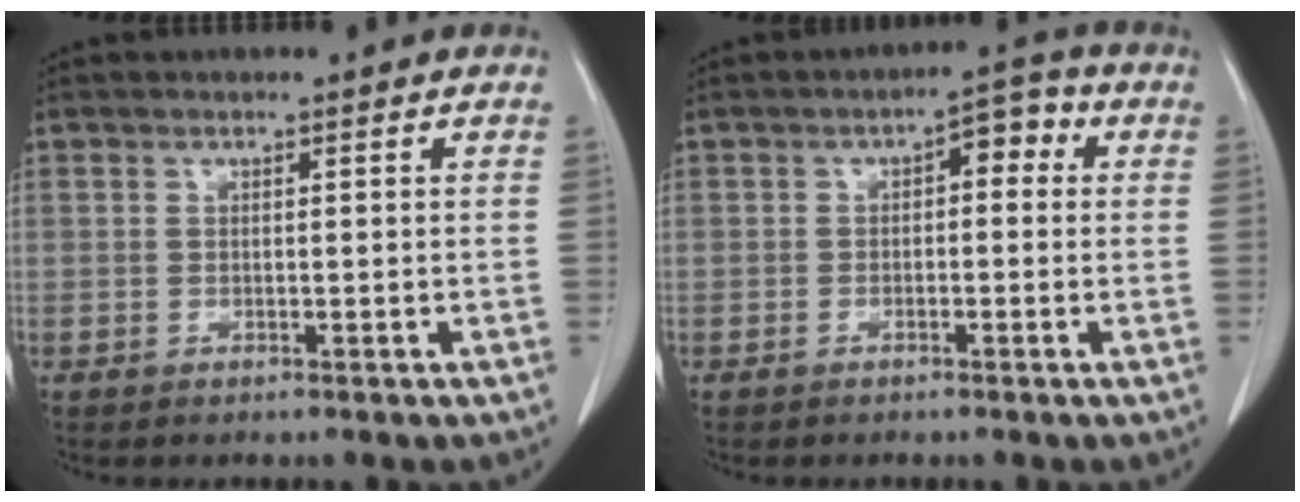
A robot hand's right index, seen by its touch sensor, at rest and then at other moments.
{"total": 4.3, "force": [0.6, 2.0, 3.7], "torque": [-0.046, 0.027, 0.000]}